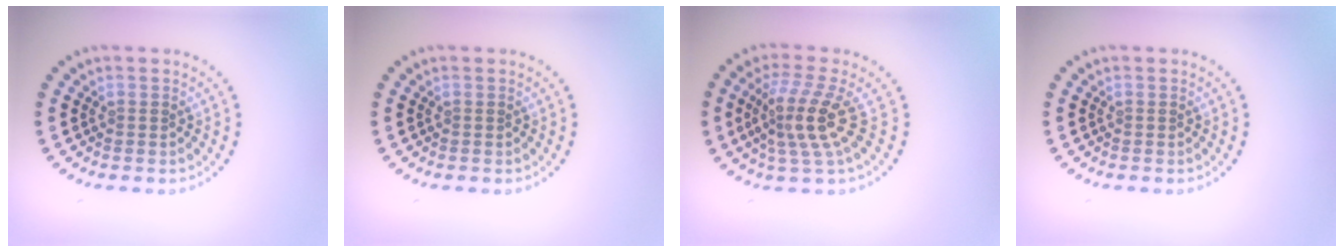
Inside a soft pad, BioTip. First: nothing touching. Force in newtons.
{"total": 0.0}
{"total": 4.1, "press": 3.1, "slide": 2.8}
{"total": 0.0}